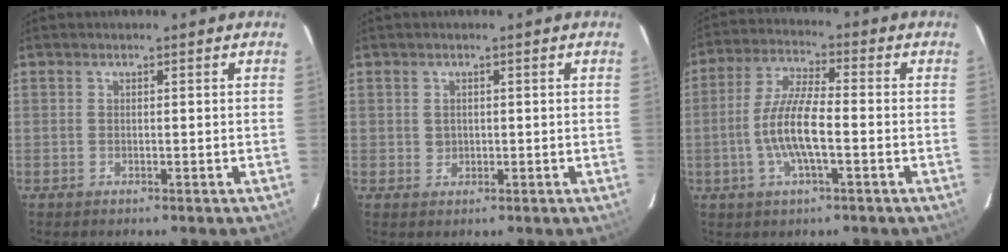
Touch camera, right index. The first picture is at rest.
{"total": 1.4, "force": [0.3, 1.3, 0.3], "torque": [0.000, 0.003, 0.005]}
{"total": 9.8, "force": [-2.4, 2.1, 9.2], "torque": [-0.189, 0.000, -0.048]}